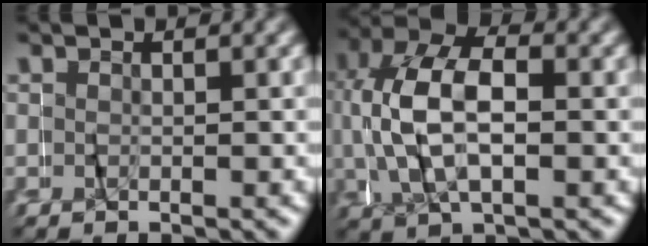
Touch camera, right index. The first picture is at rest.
{"total": 7.7, "force": [0.9, 4.9, 5.9], "torque": [-0.143, -0.002, 0.014]}